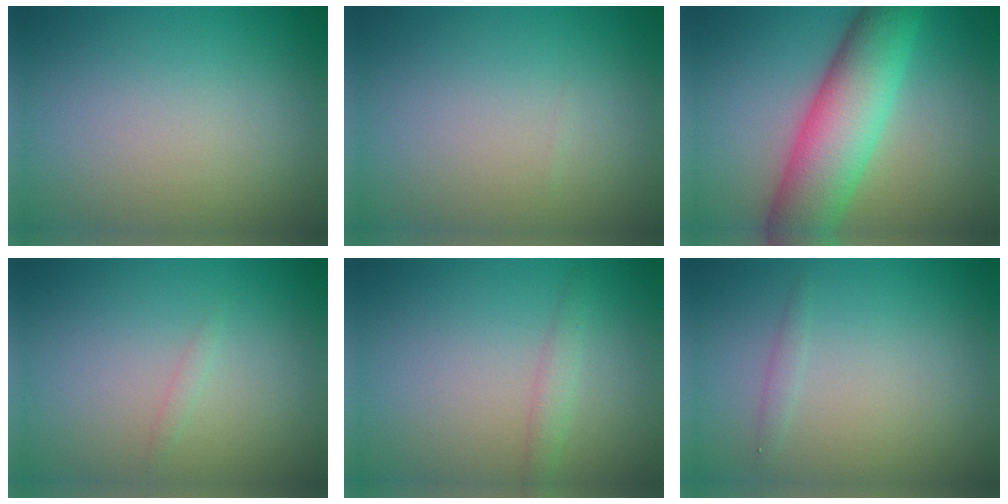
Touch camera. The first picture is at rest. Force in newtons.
{"total": 0.0}
{"total": 9.3, "press": 9.3, "slide": 0.2}
{"total": 0.6, "press": 0.6, "slide": 0.0}
{"total": 1.4, "press": 1.4, "slide": 0.0}
{"total": 0.7, "press": 0.7, "slide": 0.0}